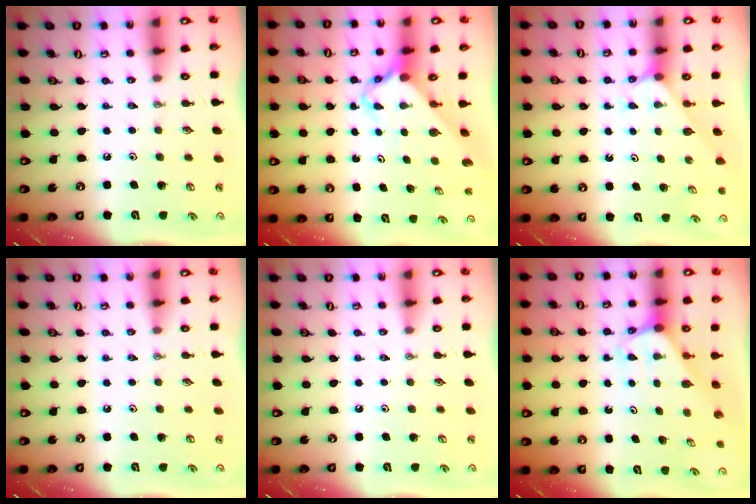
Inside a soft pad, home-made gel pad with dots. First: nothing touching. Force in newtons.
{"total": 3.8, "press": 3.7, "slide": 0.5}
{"total": 2.9, "press": 2.9, "slide": 0.4}
{"total": 0.0}
{"total": 0.0}
{"total": 2.2, "press": 2.2, "slide": 0.1}